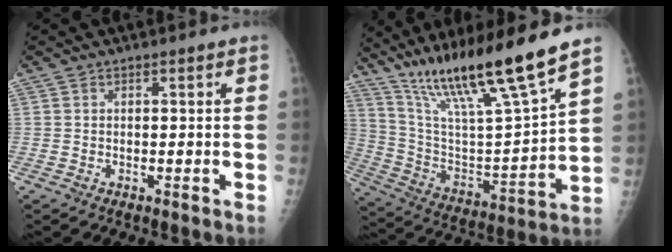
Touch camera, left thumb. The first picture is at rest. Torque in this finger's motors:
{"motor_torque": [1.66, 1.45, 1.41, -1.36, 0.15]}